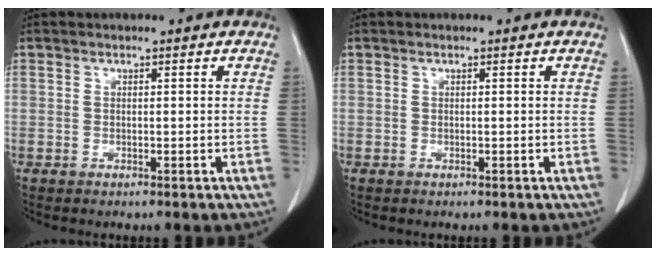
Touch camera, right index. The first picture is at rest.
{"total": 0.0}